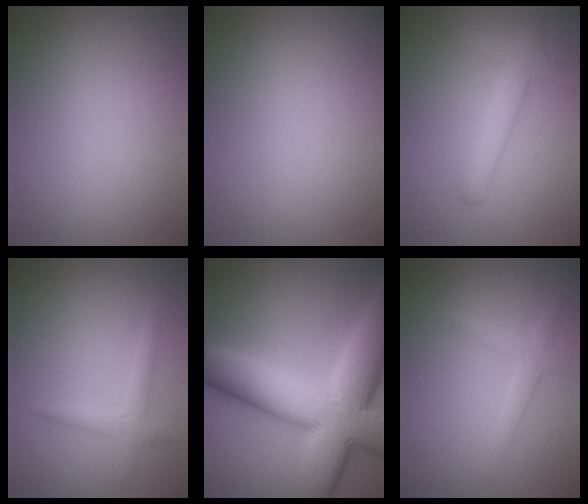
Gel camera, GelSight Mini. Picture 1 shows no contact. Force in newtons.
{"total": 0.0}
{"total": 2.8, "press": 2.8, "slide": 0.1}
{"total": 1.6, "press": 1.6, "slide": 0.0}
{"total": 14.0, "press": 14.0, "slide": 1.1}
{"total": 1.6, "press": 1.6, "slide": 0.1}